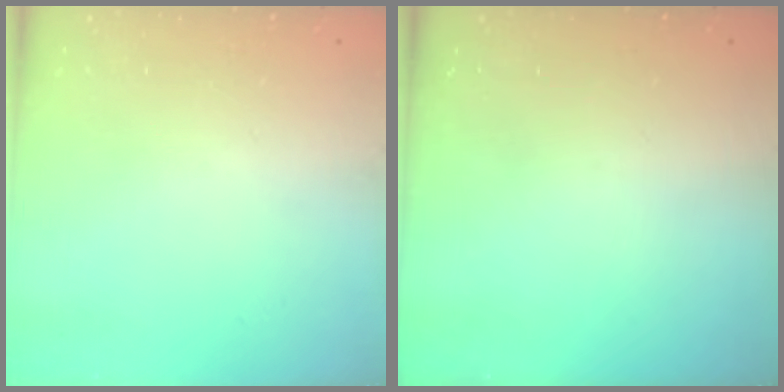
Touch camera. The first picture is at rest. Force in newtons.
{"total": 0.0}